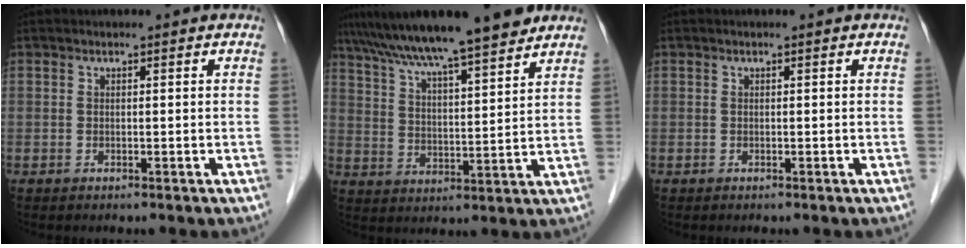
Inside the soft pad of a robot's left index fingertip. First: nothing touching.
{"total": 16.1, "force": [13.5, 0.7, 8.8], "torque": [-0.142, 0.023, 0.214]}
{"total": 0.0}